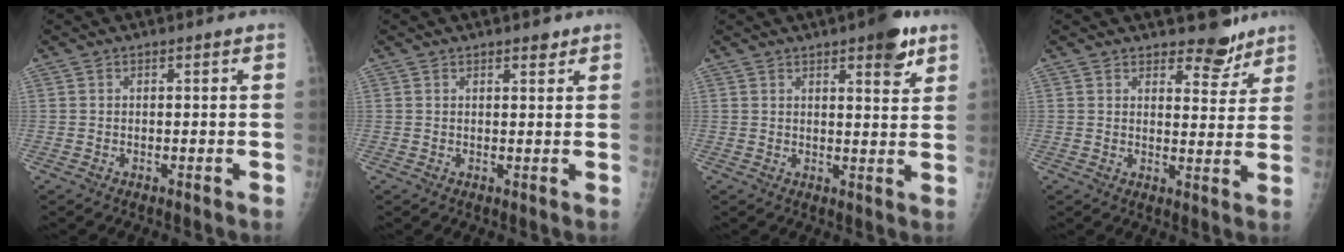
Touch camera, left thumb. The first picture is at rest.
{"total": 1.8, "force": [1.3, 0.7, 1.0], "torque": [-0.005, -0.007, 0.016]}
{"total": 6.8, "force": [4.0, 2.1, 5.0], "torque": [-0.053, -0.019, 0.048]}
{"total": 5.9, "force": [5.0, 2.6, 1.8], "torque": [0.004, -0.039, 0.070]}